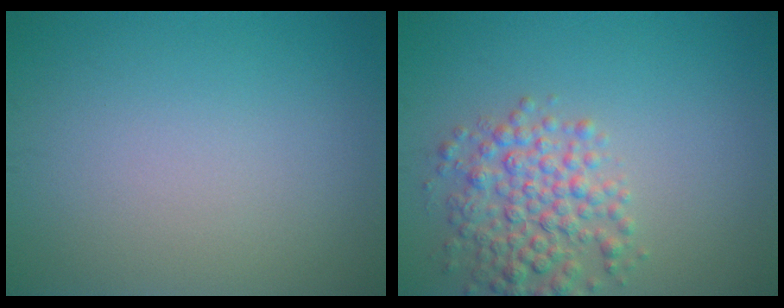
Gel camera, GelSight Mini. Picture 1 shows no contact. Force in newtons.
{"total": 4.7, "press": 4.7, "slide": 0.1}